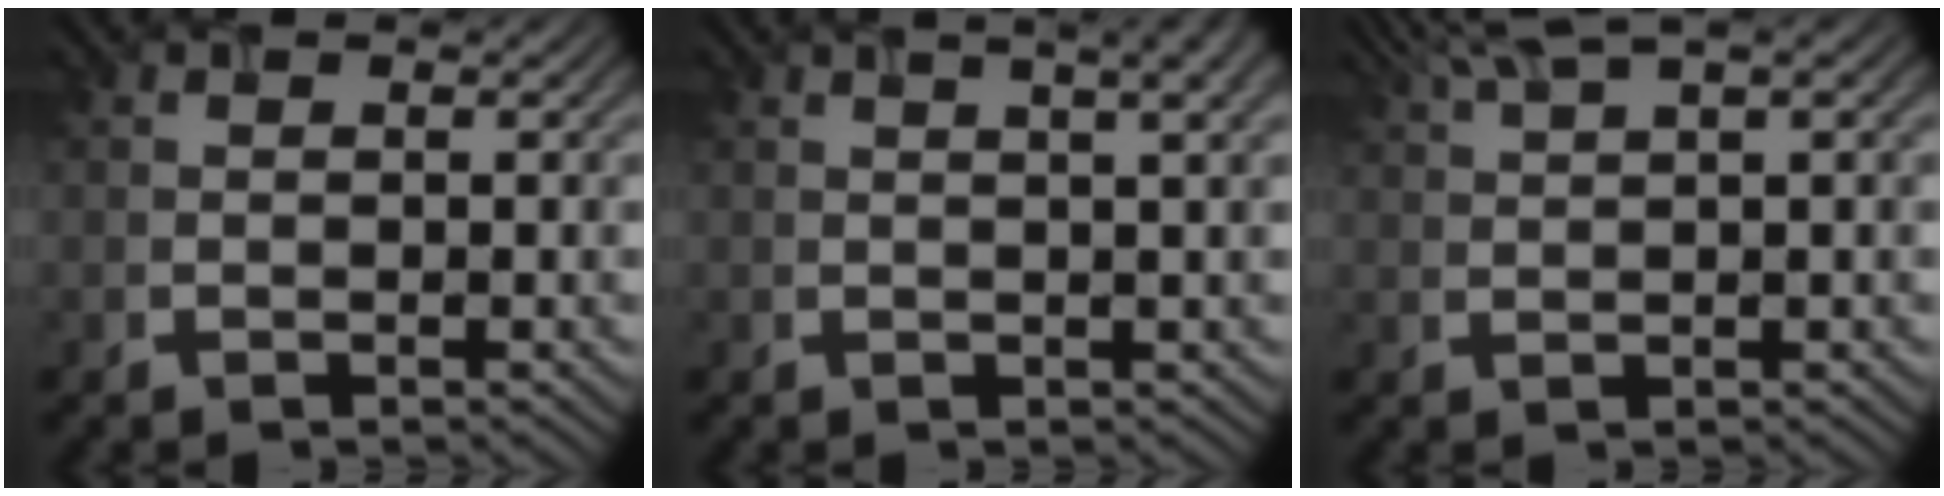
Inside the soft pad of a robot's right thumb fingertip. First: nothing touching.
{"total": 5.0, "force": [2.6, 1.1, 4.1], "torque": [-0.048, 0.020, 0.020]}
{"total": 4.9, "force": [3.0, 0.5, 3.9], "torque": [-0.066, 0.027, 0.057]}